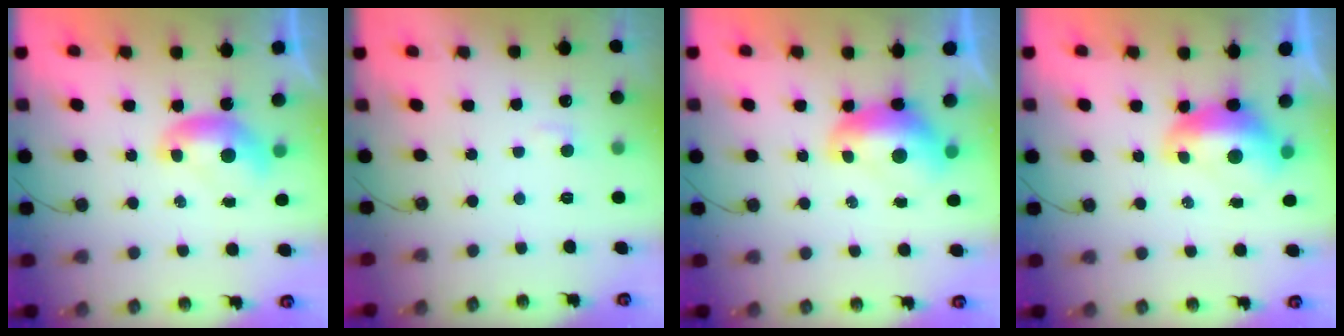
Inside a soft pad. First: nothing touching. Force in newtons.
{"total": 2.5, "press": 2.4, "slide": 0.5}
{"total": 1.6, "press": 1.5, "slide": 0.6}
{"total": 2.1, "press": 1.9, "slide": 0.9}